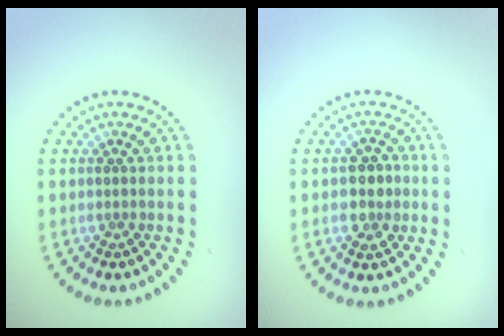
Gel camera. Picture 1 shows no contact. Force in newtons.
{"total": 2.7, "press": 2.7, "slide": 0.4}